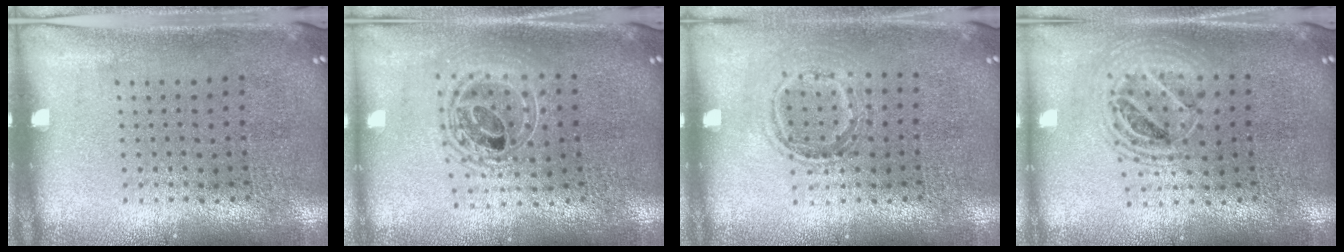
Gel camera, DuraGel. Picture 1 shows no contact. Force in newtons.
{"total": 1.8, "press": 1.5, "slide": 0.9}
{"total": 1.2, "press": 1.0, "slide": 0.6}
{"total": 1.8, "press": 1.5, "slide": 1.1}